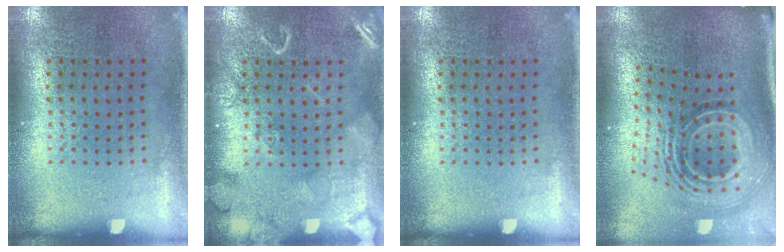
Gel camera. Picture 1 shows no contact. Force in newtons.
{"total": 2.9, "press": 2.9, "slide": 0.4}
{"total": 0.0}
{"total": 2.5, "press": 1.6, "slide": 1.9}